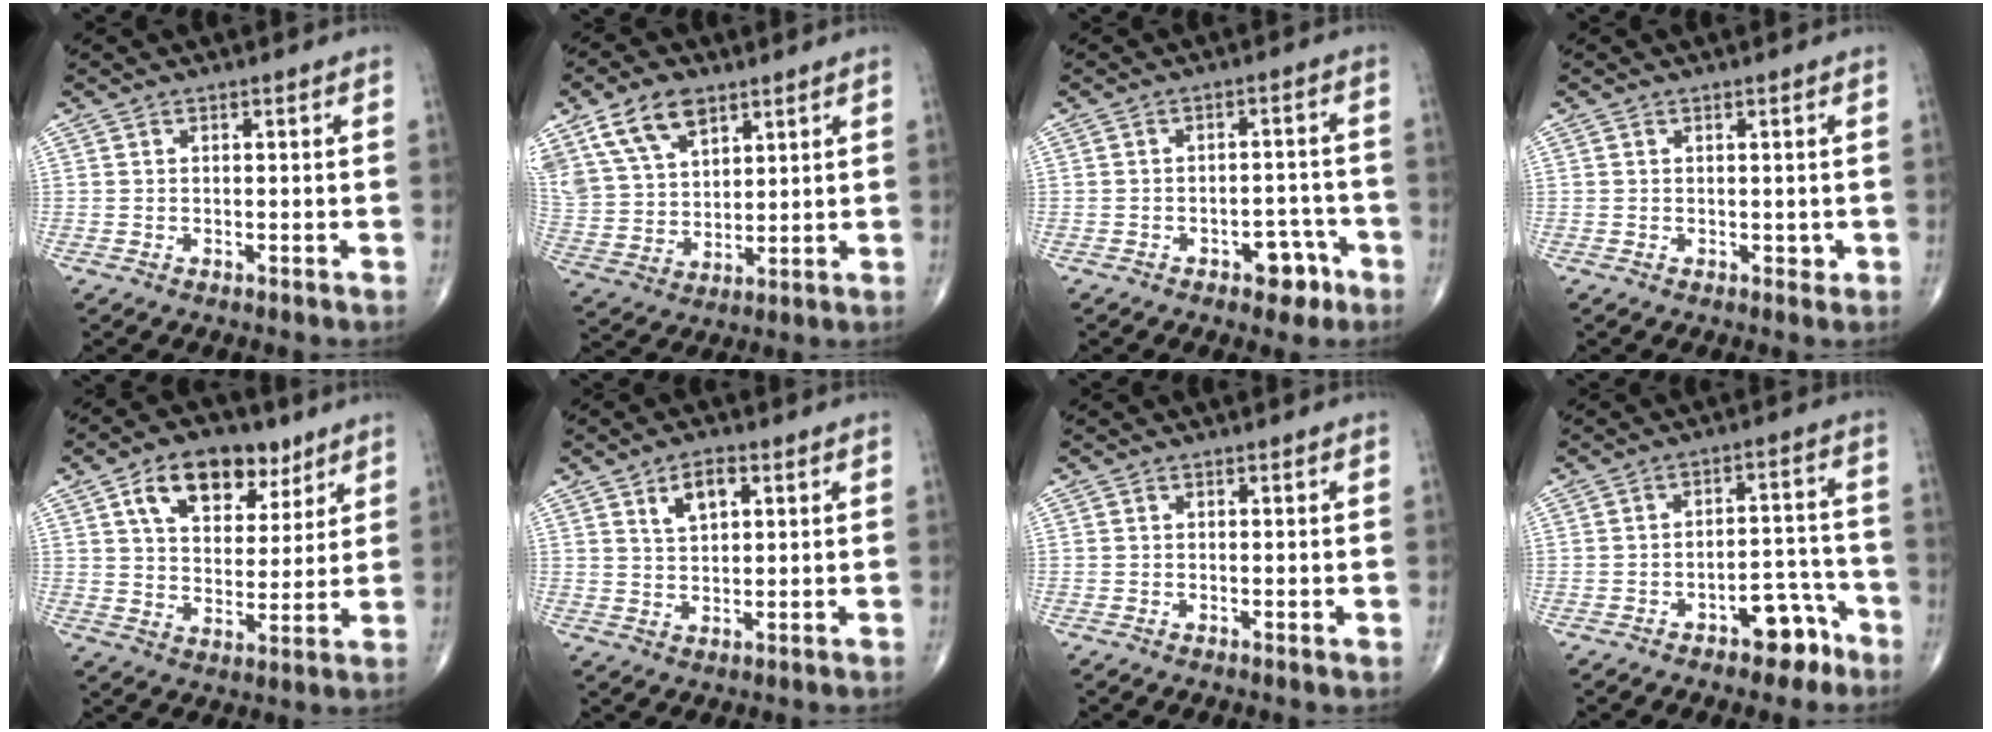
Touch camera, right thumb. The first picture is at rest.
{"total": 13.4, "force": [7.9, 7.9, 7.4], "torque": [-0.124, -0.020, 0.163]}
{"total": 5.7, "force": [-3.2, 3.3, 3.4], "torque": [-0.022, 0.032, -0.041]}
{"total": 0.9, "force": [0.1, 0.8, 0.5], "torque": [-0.003, 0.000, 0.003]}
{"total": 14.3, "force": [7.4, 8.6, 8.7], "torque": [-0.104, -0.021, 0.124]}
{"total": 5.4, "force": [2.6, 2.9, 3.9], "torque": [-0.057, -0.008, 0.046]}
{"total": 0.8, "force": [-0.1, 0.2, 0.8], "torque": [-0.017, -0.004, -0.002]}
{"total": 7.7, "force": [-4.7, 3.9, 4.7], "torque": [-0.043, 0.053, -0.064]}